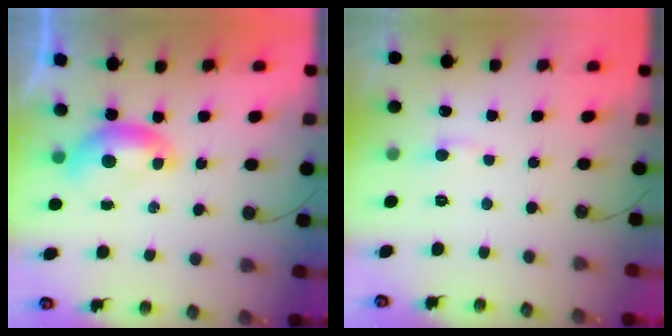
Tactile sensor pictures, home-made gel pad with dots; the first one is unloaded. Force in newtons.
{"total": 0.6, "press": 0.1, "slide": 0.6}